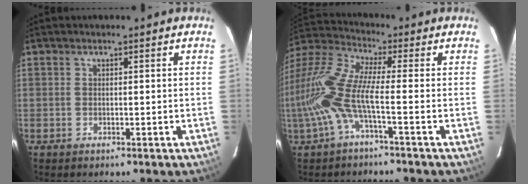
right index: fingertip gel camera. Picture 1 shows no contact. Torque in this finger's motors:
{"motor_torque": [1.41, -0.73, 0.98, 0.21]}